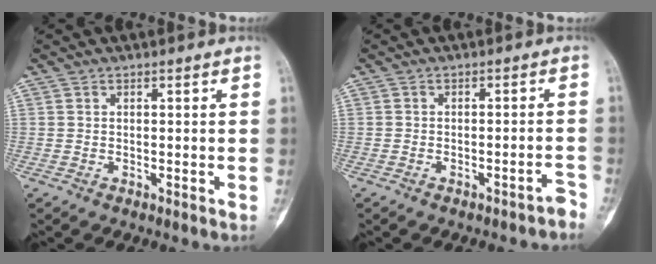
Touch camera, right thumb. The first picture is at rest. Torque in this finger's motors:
{"motor_torque": [0.79, 0.39, -0.03, -0.42, 0.04]}